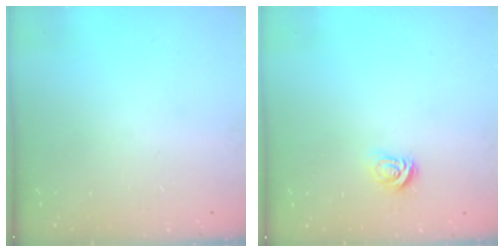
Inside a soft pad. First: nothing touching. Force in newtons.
{"total": 3.1, "press": 3.1, "slide": 0.4}